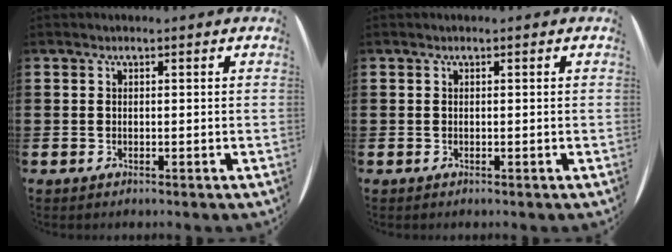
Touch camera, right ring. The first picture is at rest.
{"total": 0.0}